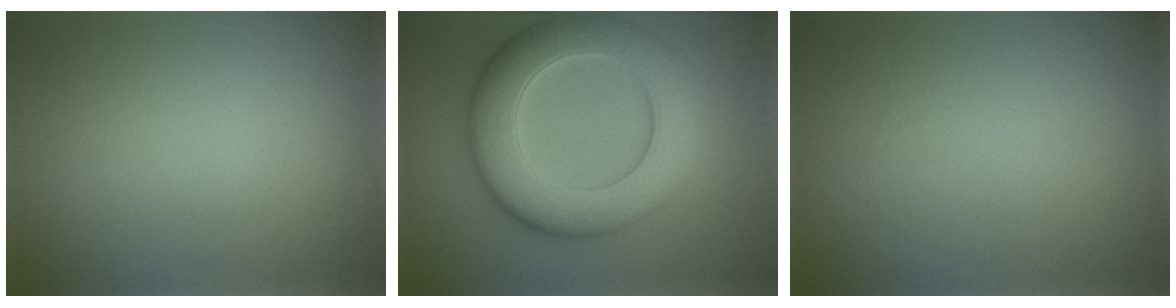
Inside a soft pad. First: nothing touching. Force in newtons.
{"total": 9.5, "press": 9.5, "slide": 0.3}
{"total": 0.0}